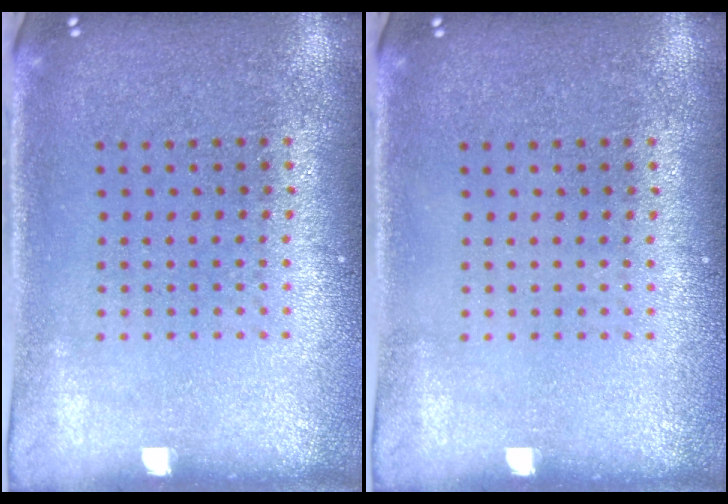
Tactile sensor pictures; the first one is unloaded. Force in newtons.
{"total": 0.0}